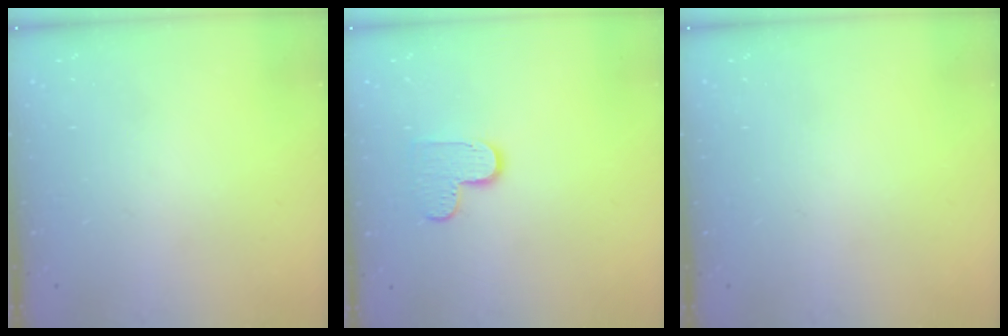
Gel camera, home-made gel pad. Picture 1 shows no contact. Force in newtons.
{"total": 7.0, "press": 7.0, "slide": 0.3}
{"total": 0.0}